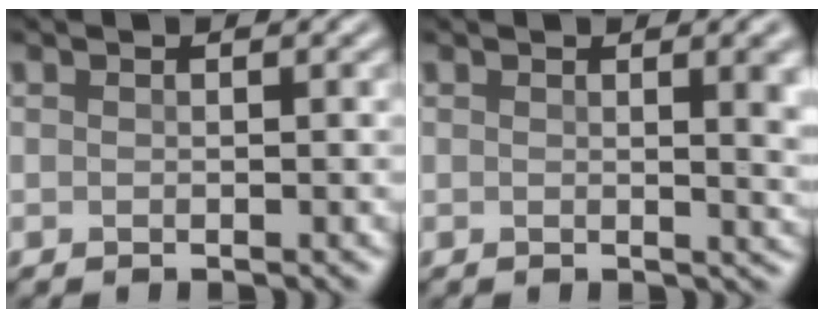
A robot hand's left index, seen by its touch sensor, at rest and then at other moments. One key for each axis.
{"total": 4.4, "fx": 0.9, "fy": 1.5, "fz": 4.0, "tx": -0.032, "ty": 0.003, "tz": 0.011}